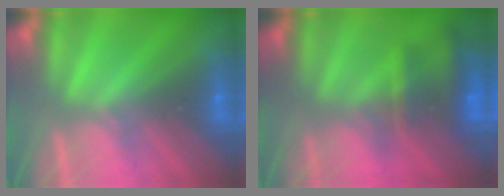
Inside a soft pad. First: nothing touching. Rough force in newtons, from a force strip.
{"total": 7.8}